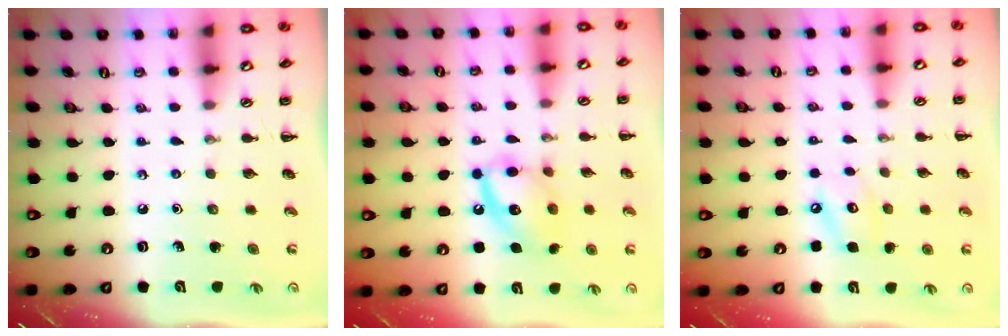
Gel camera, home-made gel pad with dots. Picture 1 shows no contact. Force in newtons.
{"total": 12.7, "press": 12.7, "slide": 0.9}
{"total": 6.2, "press": 6.2, "slide": 0.8}